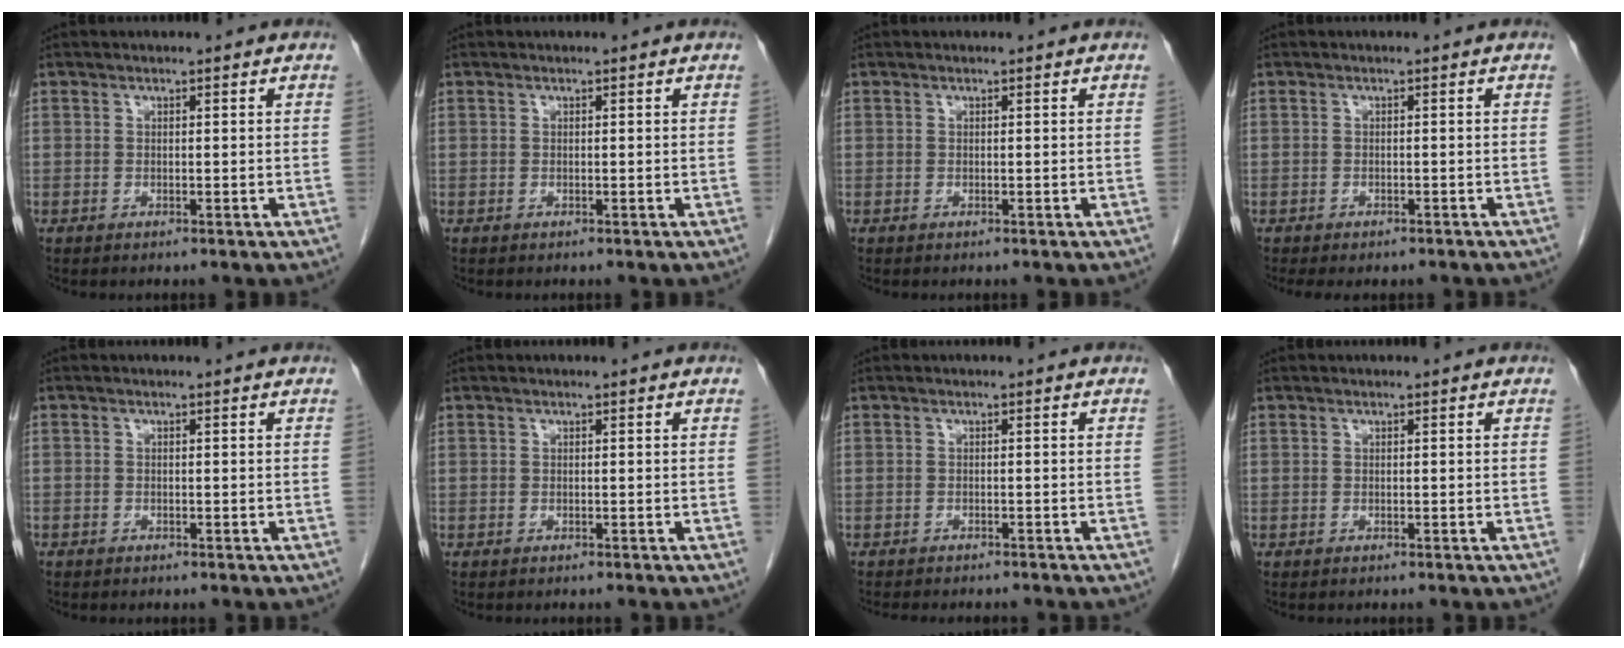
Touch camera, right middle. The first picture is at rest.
{"total": 0.0}
{"total": 0.0}
{"total": 5.0, "force": [-4.1, 2.0, 2.0], "torque": [-0.021, -0.001, -0.051]}
{"total": 0.6, "force": [-0.5, 0.3, 0.1], "torque": [-0.001, 0.002, -0.009]}
{"total": 1.6, "force": [-1.4, 0.3, 0.6], "torque": [-0.010, -0.001, -0.017]}
{"total": 8.2, "force": [-7.3, 1.9, 3.1], "torque": [-0.038, -0.003, -0.092]}
{"total": 0.9, "force": [-0.8, 0.2, 0.4], "torque": [-0.006, -0.001, -0.011]}